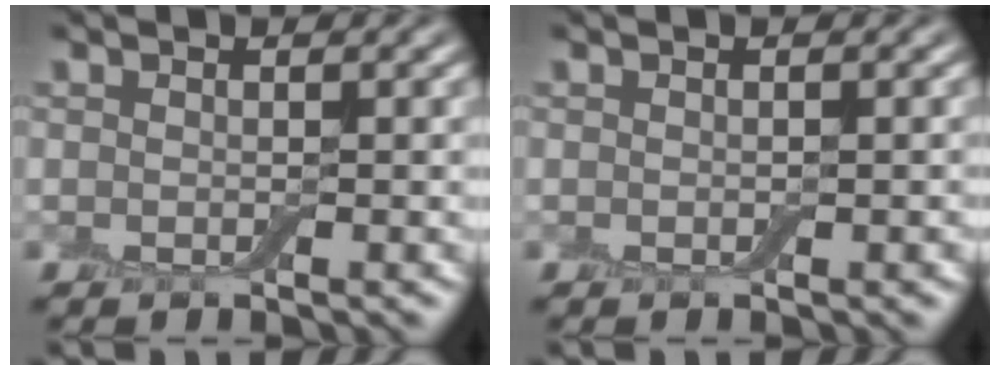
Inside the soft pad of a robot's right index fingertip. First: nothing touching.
{"total": 0.6, "force": [-0.1, 0.1, 0.6], "torque": [-0.008, 0.000, 0.000]}